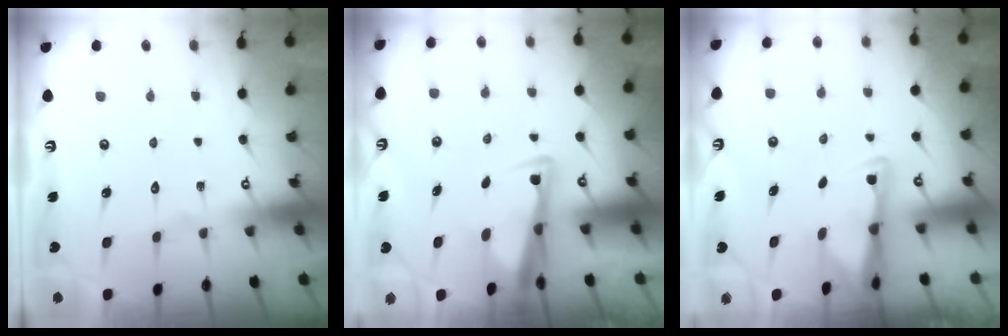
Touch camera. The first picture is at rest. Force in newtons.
{"total": 3.6, "press": 3.5, "slide": 1.1}
{"total": 3.0, "press": 2.9, "slide": 0.5}